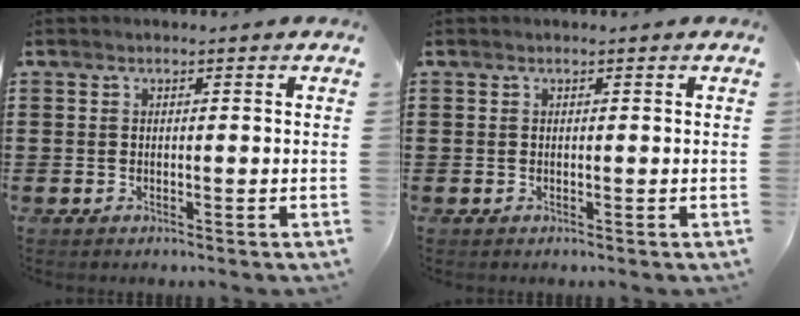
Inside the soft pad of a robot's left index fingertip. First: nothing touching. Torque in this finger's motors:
{"motor_torque": [0.08, 0.06, 0.00, 0.00]}